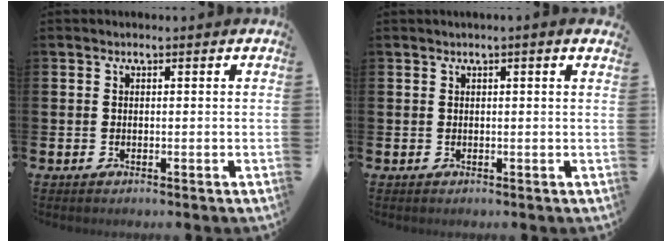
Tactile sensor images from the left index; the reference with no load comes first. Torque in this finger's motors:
{"motor_torque": [0.93, -1.12, 0.47, 0.10]}